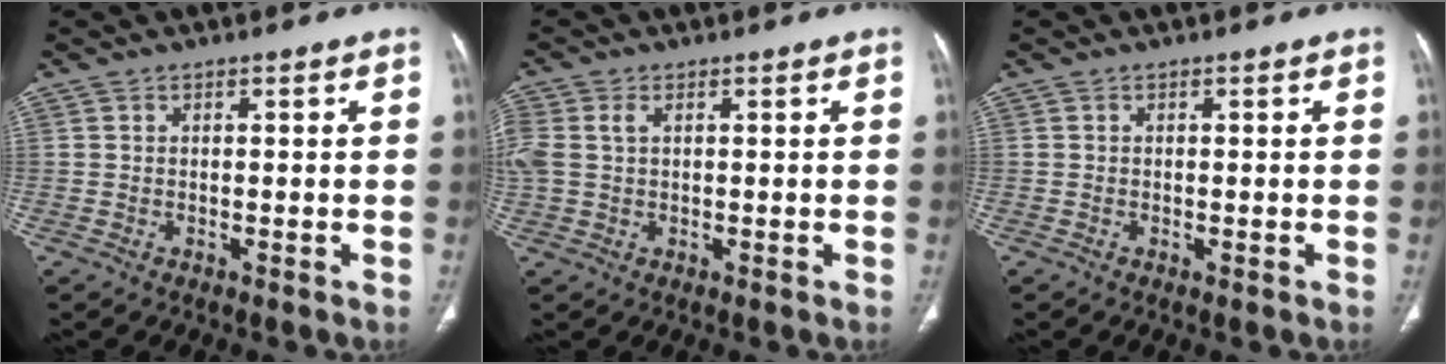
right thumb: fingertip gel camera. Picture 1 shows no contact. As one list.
[{"total": 5.4, "force": [1.2, 3.6, 3.9], "torque": [-0.120, 0.020, 0.030]}, {"total": 0.0}]